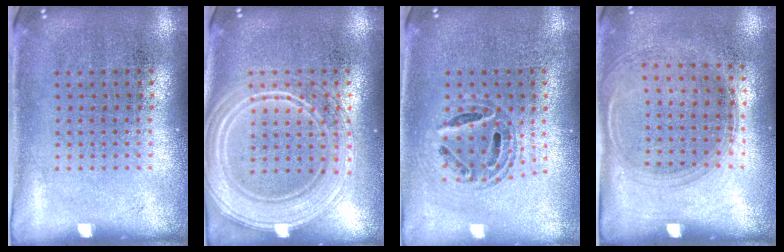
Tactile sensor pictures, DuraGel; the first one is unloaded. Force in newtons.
{"total": 3.8, "press": 3.8, "slide": 0.6}
{"total": 0.6, "press": 0.6, "slide": 0.2}
{"total": 1.3, "press": 1.1, "slide": 0.7}